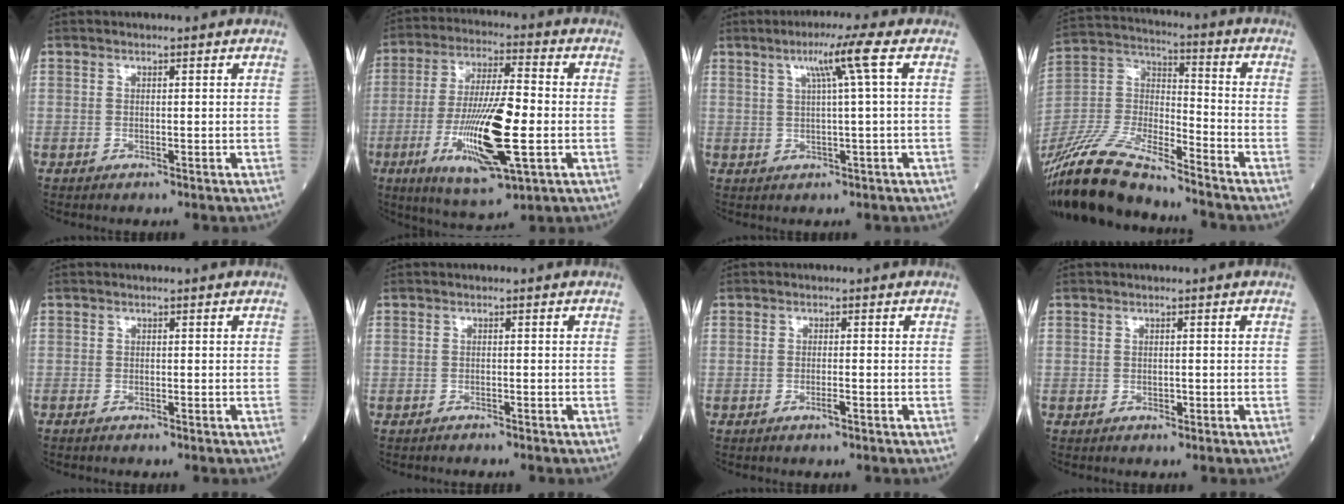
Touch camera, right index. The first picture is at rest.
{"total": 16.9, "force": [-4.1, 3.2, 16.1], "torque": [-0.319, -0.017, -0.066]}
{"total": 6.0, "force": [2.1, -1.1, 5.5], "torque": [-0.101, 0.006, 0.038]}
{"total": 20.5, "force": [-17.4, 4.2, 10.0], "torque": [-0.244, -0.016, -0.333]}
{"total": 1.2, "force": [-0.8, 0.6, 0.7], "torque": [-0.025, -0.004, -0.011]}
{"total": 2.4, "force": [-2.0, 0.7, 0.9], "torque": [-0.023, -0.006, -0.024]}
{"total": 1.6, "force": [-0.8, 0.3, 1.3], "torque": [-0.029, -0.001, -0.013]}
{"total": 0.8, "force": [-0.2, 0.6, 0.6], "torque": [-0.017, 0.001, -0.001]}